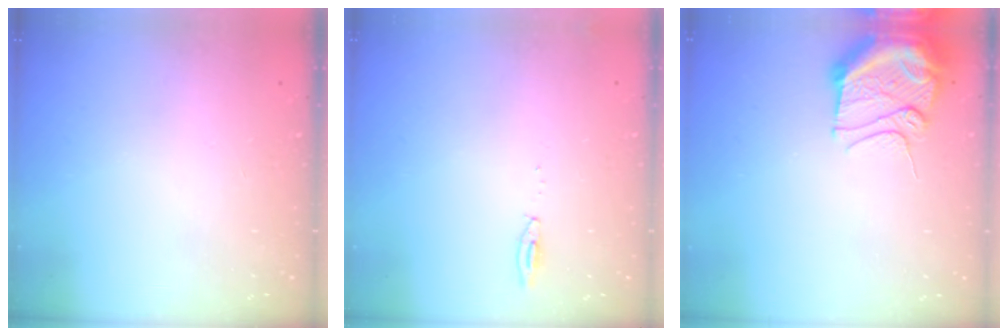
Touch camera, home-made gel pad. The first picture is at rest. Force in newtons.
{"total": 4.0, "press": 3.8, "slide": 1.3}
{"total": 14.7, "press": 12.8, "slide": 7.3}